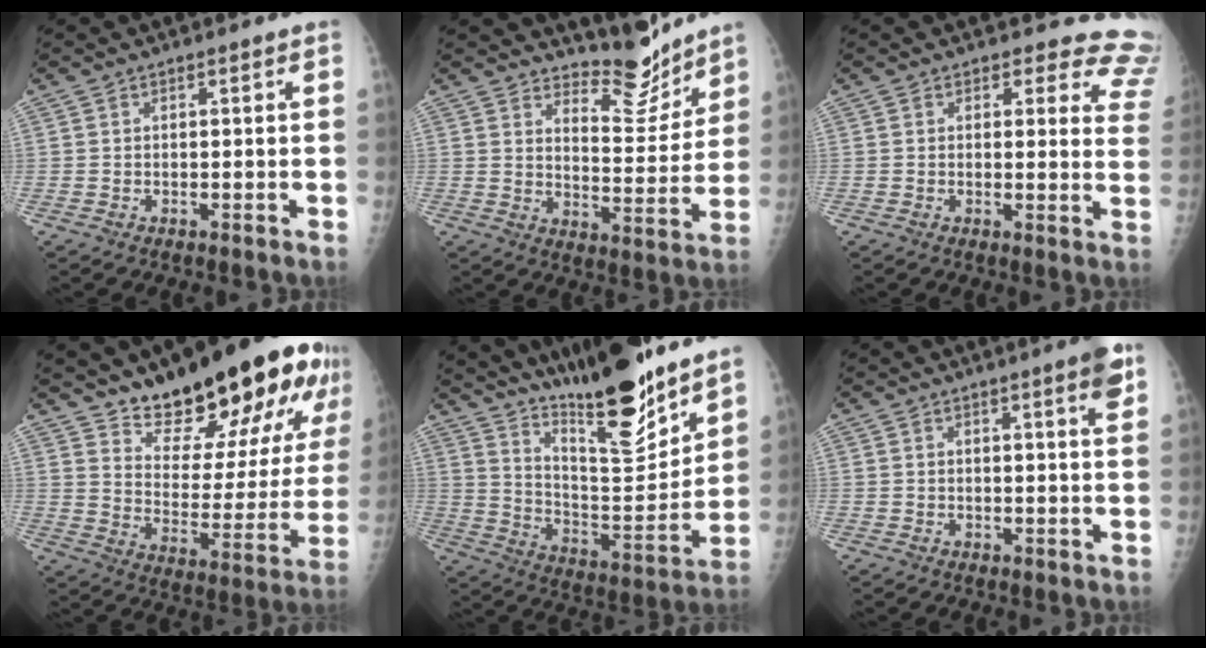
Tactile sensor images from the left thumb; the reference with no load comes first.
{"total": 9.6, "force": [9.0, 2.8, 2.2], "torque": [-0.002, -0.082, 0.145]}
{"total": 11.2, "force": [10.2, 4.4, 1.6], "torque": [0.044, -0.073, 0.070]}
{"total": 25.7, "force": [18.3, 9.2, 15.5], "torque": [-0.184, -0.104, 0.268]}
{"total": 21.6, "force": [16.9, 4.2, 12.8], "torque": [-0.176, -0.109, 0.285]}
{"total": 4.2, "force": [2.3, 0.2, 3.5], "torque": [-0.040, -0.010, 0.028]}